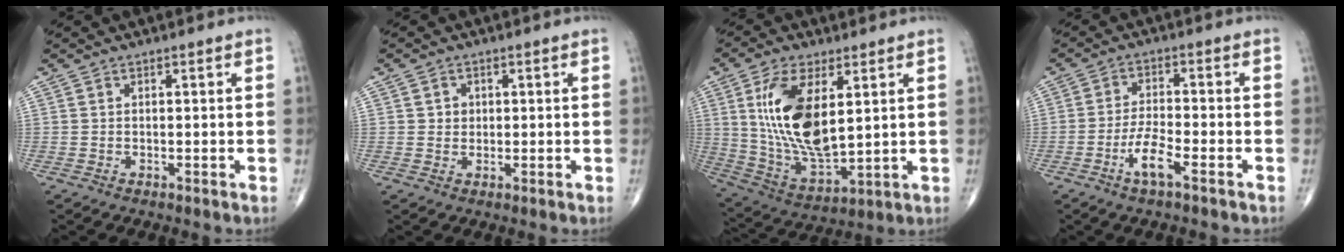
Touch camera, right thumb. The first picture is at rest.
{"total": 2.1, "force": [0.4, 1.9, 0.7], "torque": [-0.001, 0.000, 0.006]}
{"total": 17.4, "force": [4.4, 8.1, 14.8], "torque": [-0.278, -0.024, 0.096]}
{"total": 5.8, "force": [-3.1, 1.3, 4.7], "torque": [-0.100, 0.018, -0.058]}